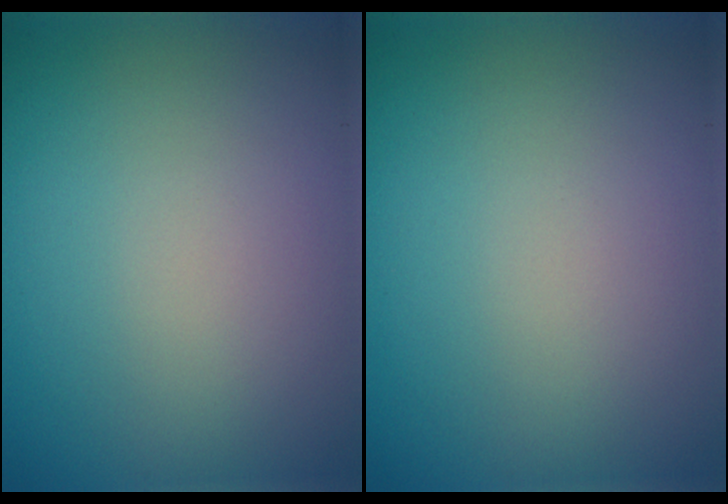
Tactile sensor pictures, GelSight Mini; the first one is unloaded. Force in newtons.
{"total": 0.0}